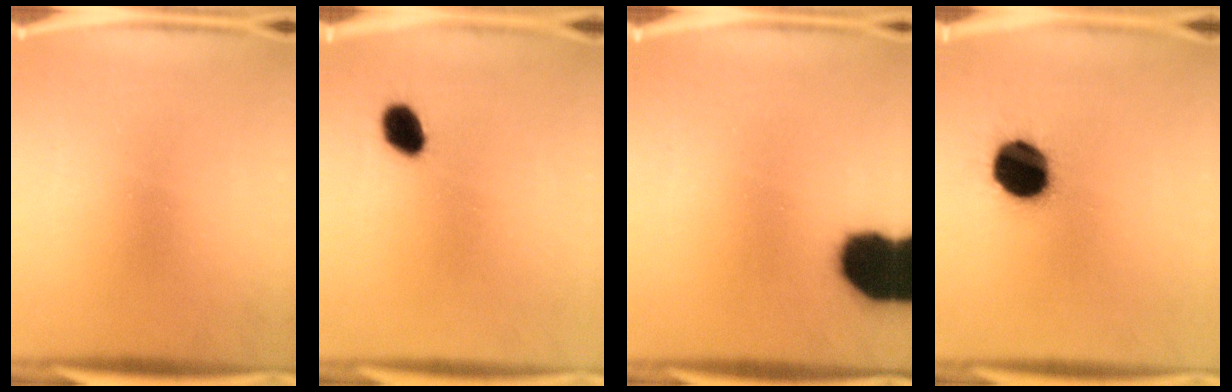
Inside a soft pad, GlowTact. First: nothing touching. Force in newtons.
{"total": 5.6}
{"total": 17.2}
{"total": 15.6}